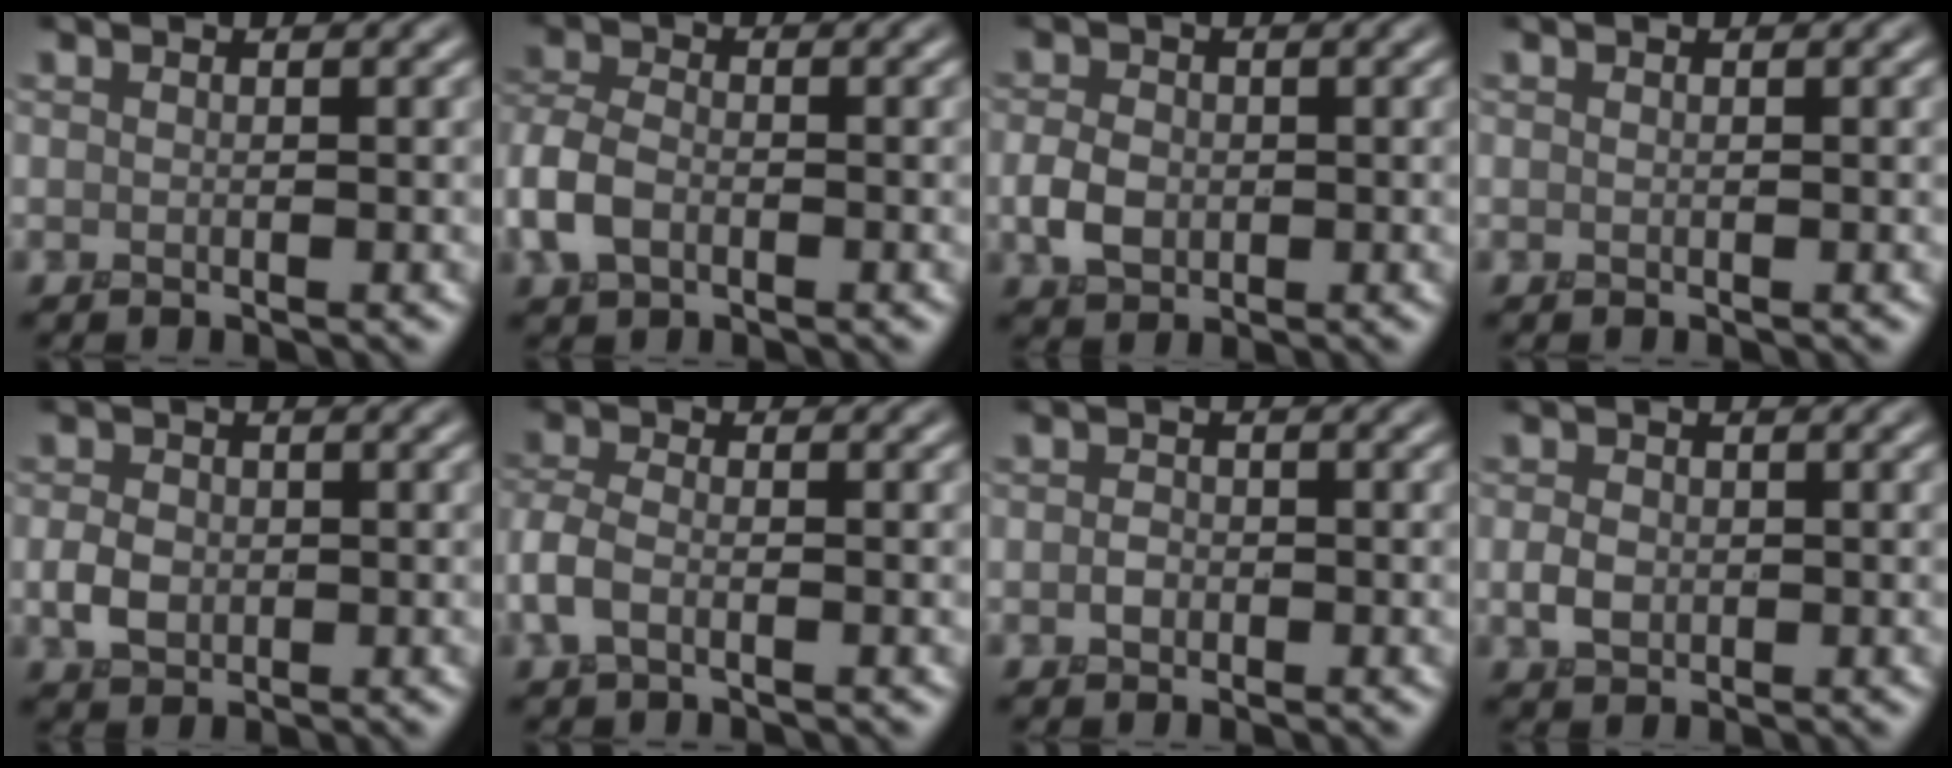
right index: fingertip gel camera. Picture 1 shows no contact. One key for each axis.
{"total": 3.6, "fx": -1.5, "fy": 2.3, "fz": 2.4, "tx": -0.060, "ty": 0.004, "tz": -0.041}
{"total": 2.7, "fx": -0.4, "fy": 2.1, "fz": 1.6, "tx": -0.038, "ty": 0.001, "tz": -0.012}
{"total": 0.0}
{"total": 2.3, "fx": -0.2, "fy": 1.8, "fz": 1.3, "tx": -0.031, "ty": 0.000, "tz": -0.009}
{"total": 2.6, "fx": -1.2, "fy": 1.3, "fz": 1.9, "tx": -0.051, "ty": 0.003, "tz": -0.033}
{"total": 1.0, "fx": -0.4, "fy": 0.8, "fz": 0.4, "tx": -0.009, "ty": 0.000, "tz": -0.011}
{"total": 1.7, "fx": -0.1, "fy": 1.4, "fz": 1.0, "tx": -0.023, "ty": 0.000, "tz": -0.007}